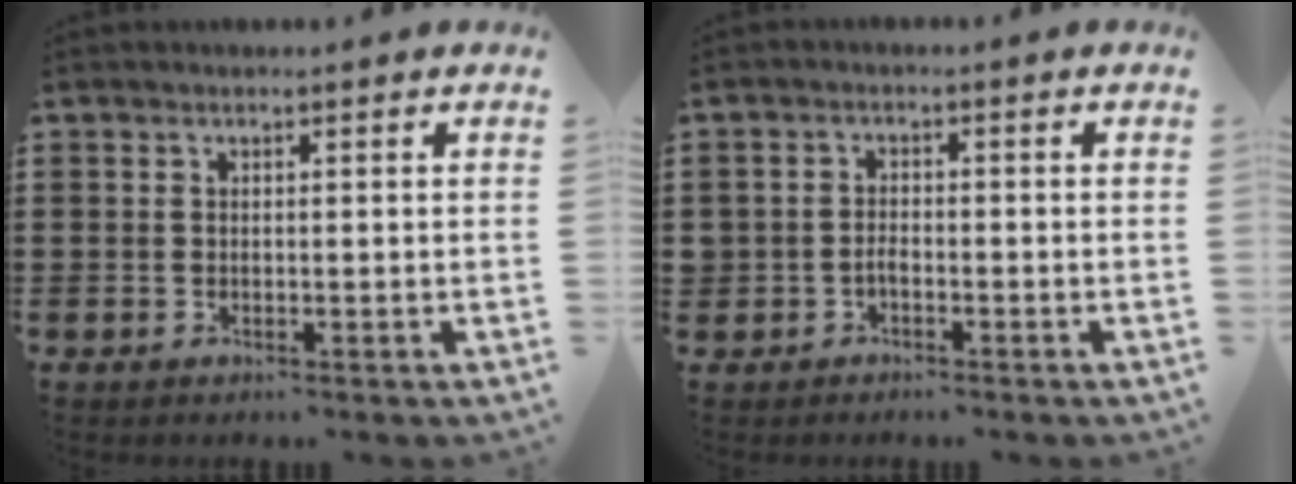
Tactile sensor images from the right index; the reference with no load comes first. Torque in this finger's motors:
{"motor_torque": [0.60, 0.66, 0.17, 0.06]}